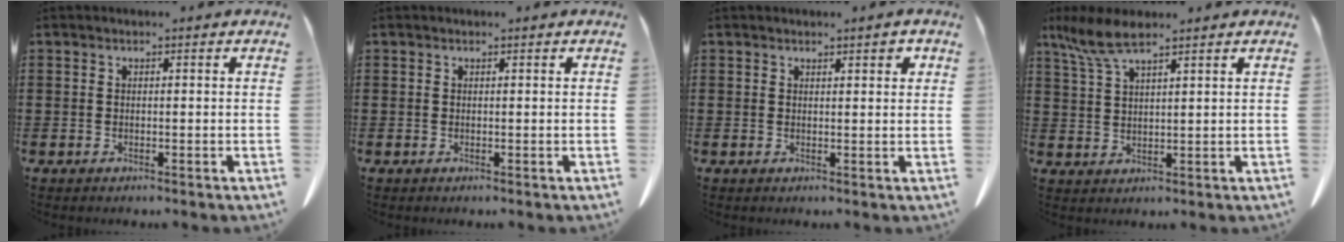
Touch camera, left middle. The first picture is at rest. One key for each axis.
{"total": 0.0}
{"total": 1.3, "fx": 1.1, "fy": 0.2, "fz": 0.7, "tx": -0.014, "ty": 0.001, "tz": 0.021}
{"total": 6.0, "fx": 4.2, "fy": 1.2, "fz": 4.1, "tx": -0.097, "ty": -0.006, "tz": 0.074}